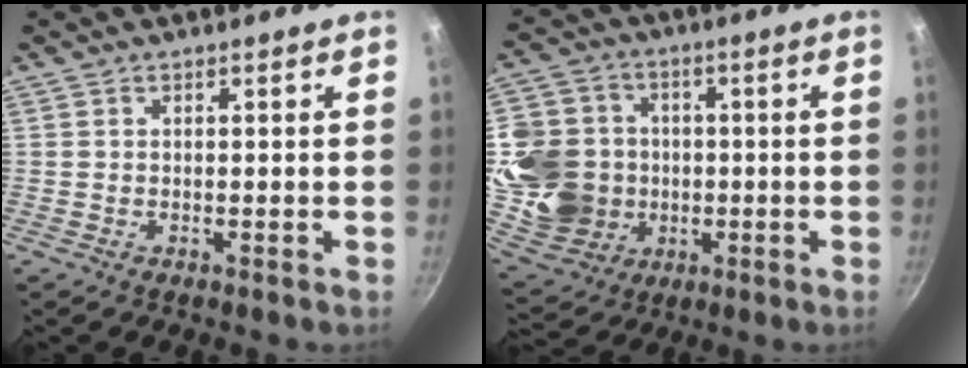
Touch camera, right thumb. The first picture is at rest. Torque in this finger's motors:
{"motor_torque": [0.12, 0.42, 0.60, 0.36, 0.10]}